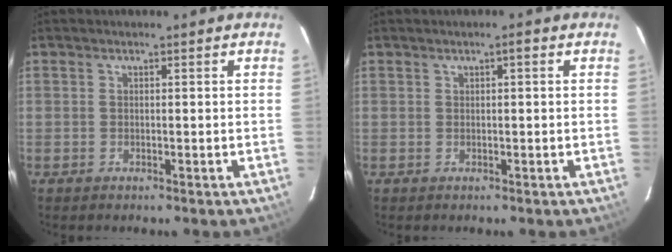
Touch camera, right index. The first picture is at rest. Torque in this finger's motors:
{"motor_torque": [0.01, 0.00, 0.01, 0.01]}